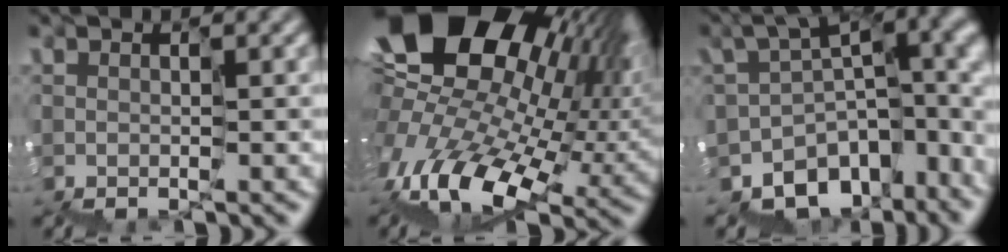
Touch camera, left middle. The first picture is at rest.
{"total": 15.9, "force": [3.2, 9.2, 12.6], "torque": [-0.223, -0.022, 0.078]}
{"total": 10.6, "force": [-5.8, 6.7, 5.7], "torque": [-0.083, -0.020, -0.073]}